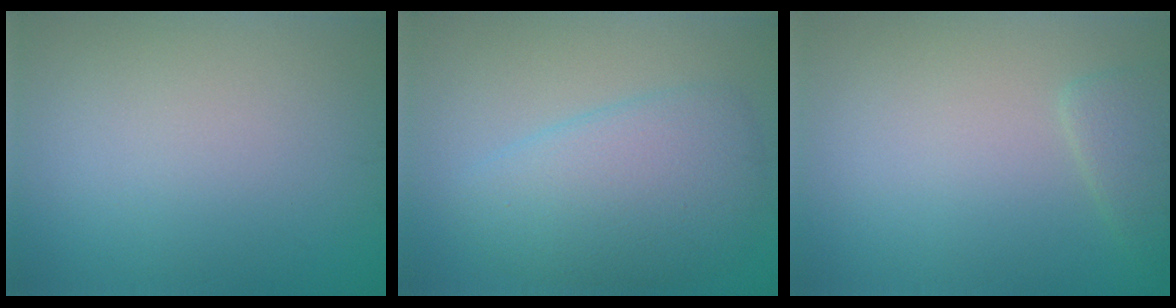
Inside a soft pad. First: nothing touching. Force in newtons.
{"total": 5.7, "press": 5.7, "slide": 0.1}
{"total": 1.9, "press": 1.9, "slide": 0.2}